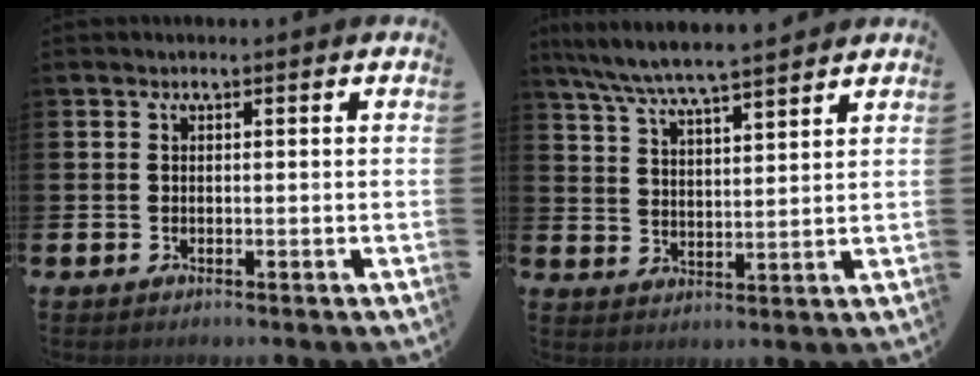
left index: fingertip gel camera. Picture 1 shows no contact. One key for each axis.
{"total": 7.0, "fx": 6.6, "fy": 0.2, "fz": 2.1, "tx": -0.067, "ty": -0.032, "tz": 0.119}